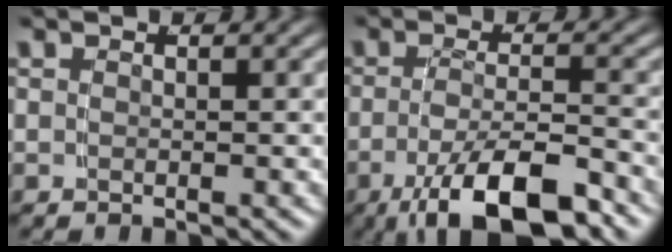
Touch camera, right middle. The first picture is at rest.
{"total": 8.8, "force": [-4.8, 3.1, 6.7], "torque": [-0.110, -0.024, -0.056]}